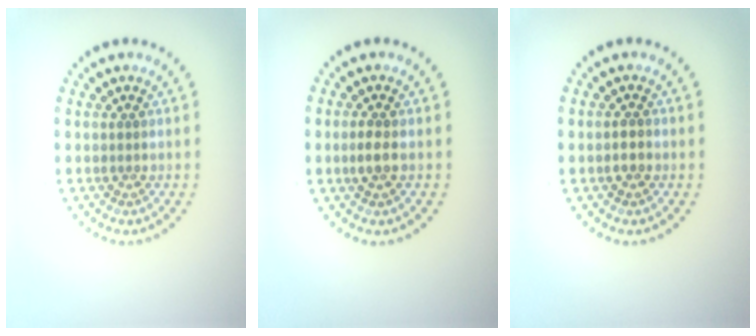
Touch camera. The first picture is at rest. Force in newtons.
{"total": 1.5, "press": 1.4, "slide": 0.3}
{"total": 1.1, "press": 1.1, "slide": 0.4}